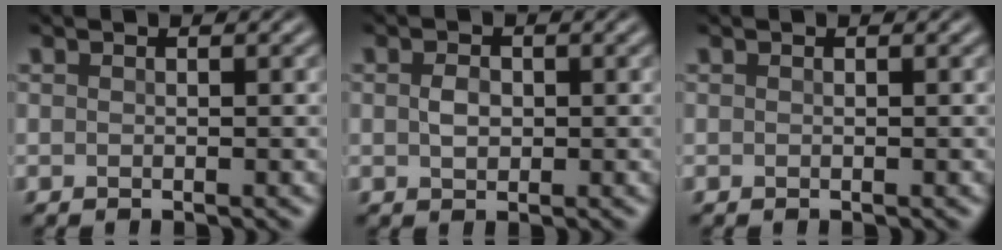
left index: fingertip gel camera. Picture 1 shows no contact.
{"total": 1.7, "force": [0.1, 1.2, 1.2], "torque": [-0.025, 0.000, 0.001]}
{"total": 0.0}